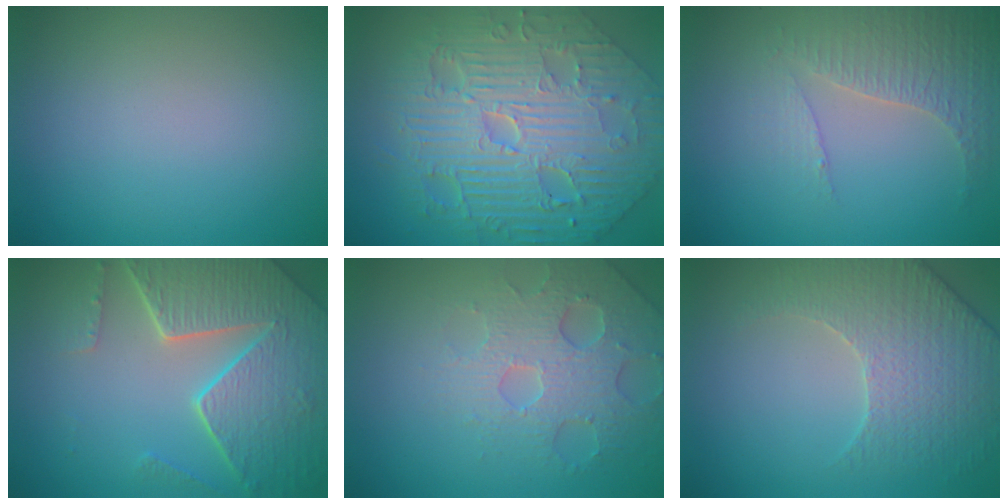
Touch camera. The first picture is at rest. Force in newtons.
{"total": 11.6, "press": 7.7, "slide": 8.7}
{"total": 3.3, "press": 3.0, "slide": 1.6}
{"total": 7.8, "press": 5.7, "slide": 5.4}
{"total": 4.1, "press": 4.0, "slide": 0.9}
{"total": 4.2, "press": 4.1, "slide": 1.0}